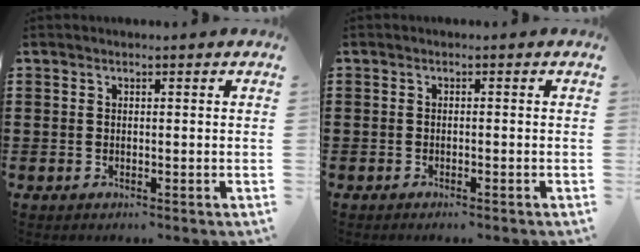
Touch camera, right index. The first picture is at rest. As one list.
[{"total": 0.7, "force": [-0.6, 0.0, 0.4], "torque": [-0.008, -0.002, -0.012]}]